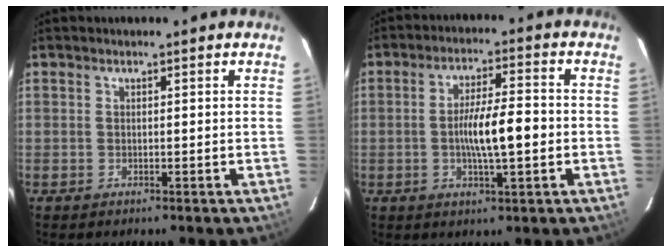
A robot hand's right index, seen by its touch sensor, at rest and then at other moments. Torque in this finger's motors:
{"motor_torque": [0.39, -0.03, 0.56, 0.15]}